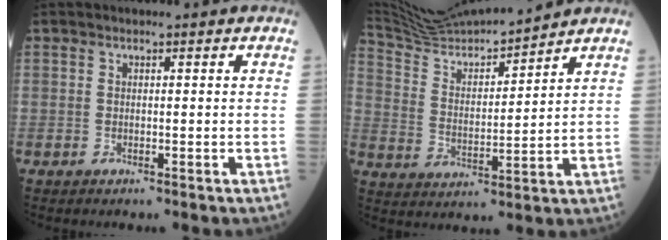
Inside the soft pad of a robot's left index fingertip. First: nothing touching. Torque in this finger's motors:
{"motor_torque": [0.02, -0.48, 0.00, 0.01]}